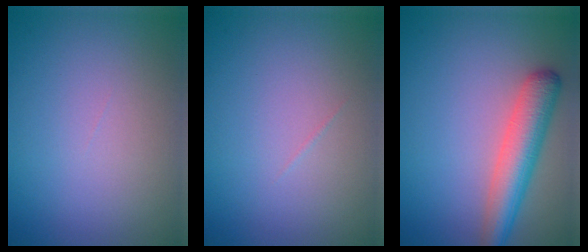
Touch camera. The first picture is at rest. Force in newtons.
{"total": 0.0}
{"total": 5.0, "press": 5.0, "slide": 0.2}